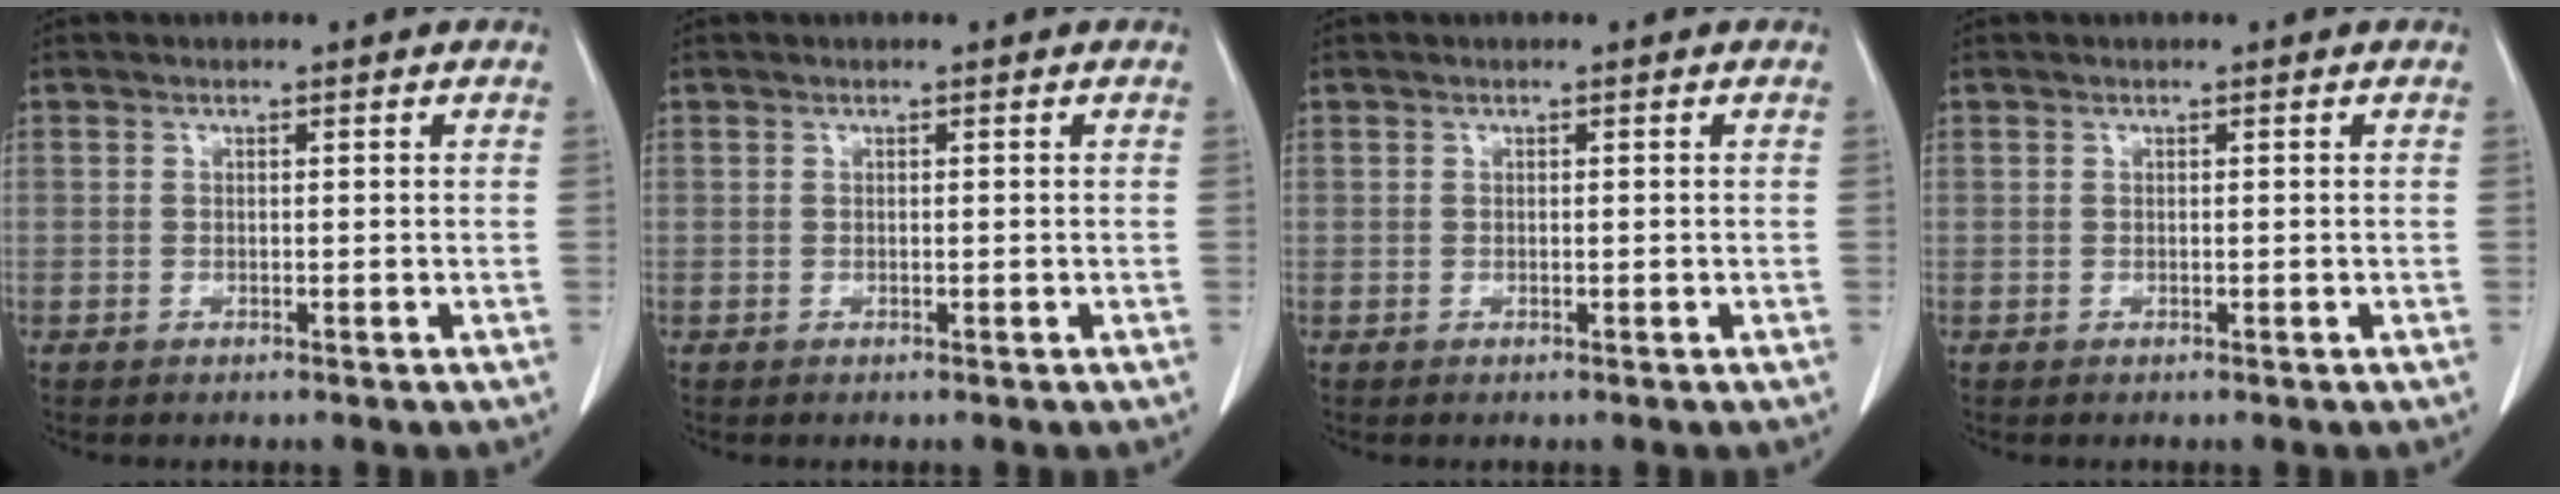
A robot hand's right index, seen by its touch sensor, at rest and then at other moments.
{"total": 0.0}
{"total": 0.0}
{"total": 0.0}